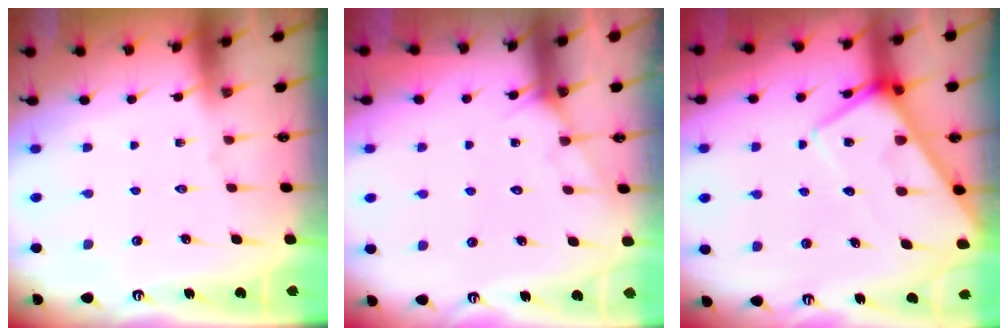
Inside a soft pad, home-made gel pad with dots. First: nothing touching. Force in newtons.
{"total": 6.2, "press": 6.2, "slide": 0.6}
{"total": 10.0, "press": 10.0, "slide": 0.8}